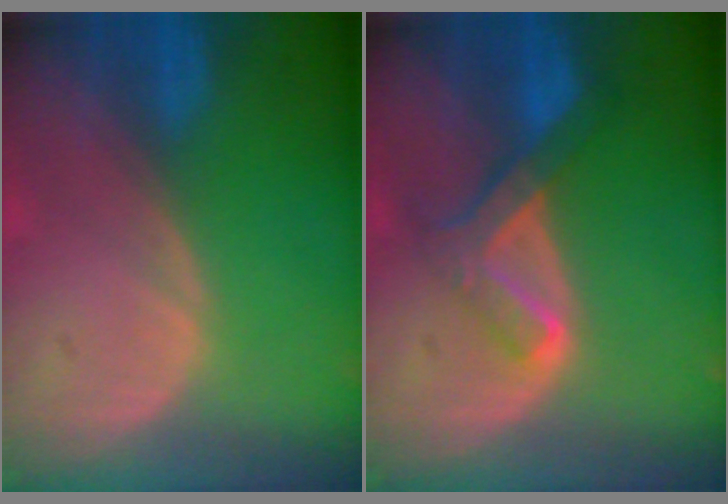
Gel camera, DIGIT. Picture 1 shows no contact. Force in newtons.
{"total": 6.9, "press": 5.8, "slide": 3.7}